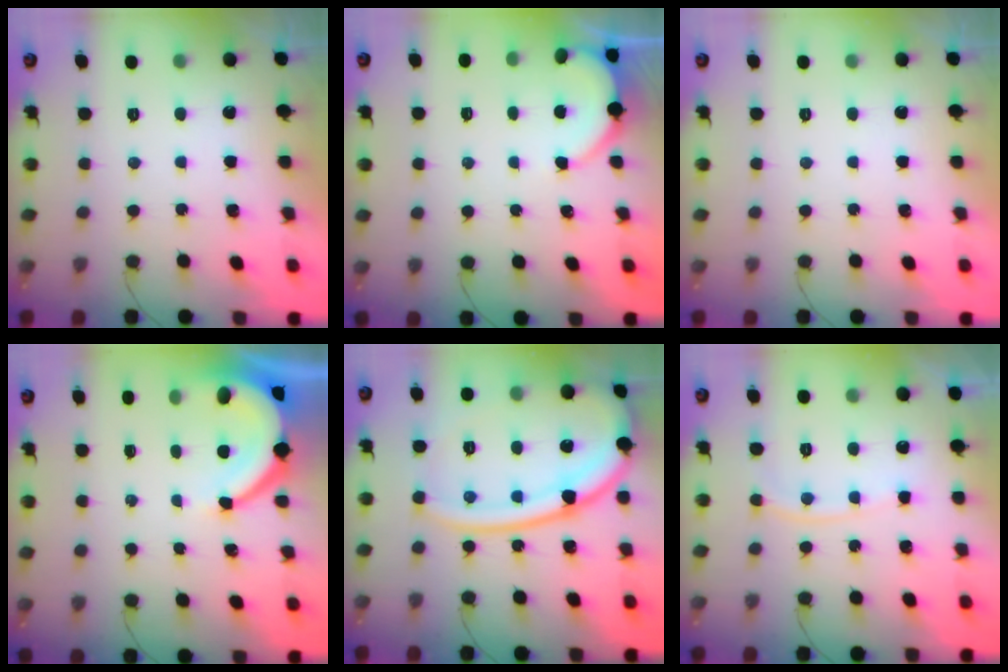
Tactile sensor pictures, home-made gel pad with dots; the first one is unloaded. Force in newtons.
{"total": 2.9, "press": 2.8, "slide": 0.4}
{"total": 0.0}
{"total": 7.7, "press": 7.7, "slide": 0.9}
{"total": 21.6, "press": 21.5, "slide": 2.5}
{"total": 8.9, "press": 8.9, "slide": 1.2}